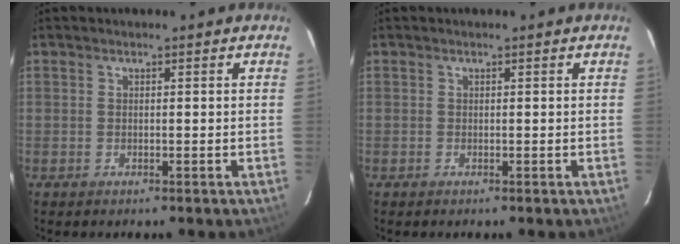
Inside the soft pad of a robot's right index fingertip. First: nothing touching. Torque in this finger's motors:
{"motor_torque": [0.06, 0.05, 0.02, 0.01]}